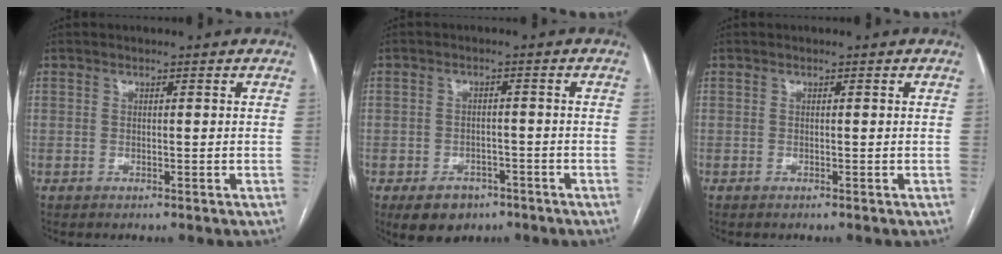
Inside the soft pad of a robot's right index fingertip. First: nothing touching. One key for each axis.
{"total": 5.7, "fx": -3.5, "fy": 3.9, "fz": 2.2, "tx": -0.038, "ty": 0.001, "tz": -0.046}
{"total": 0.0}